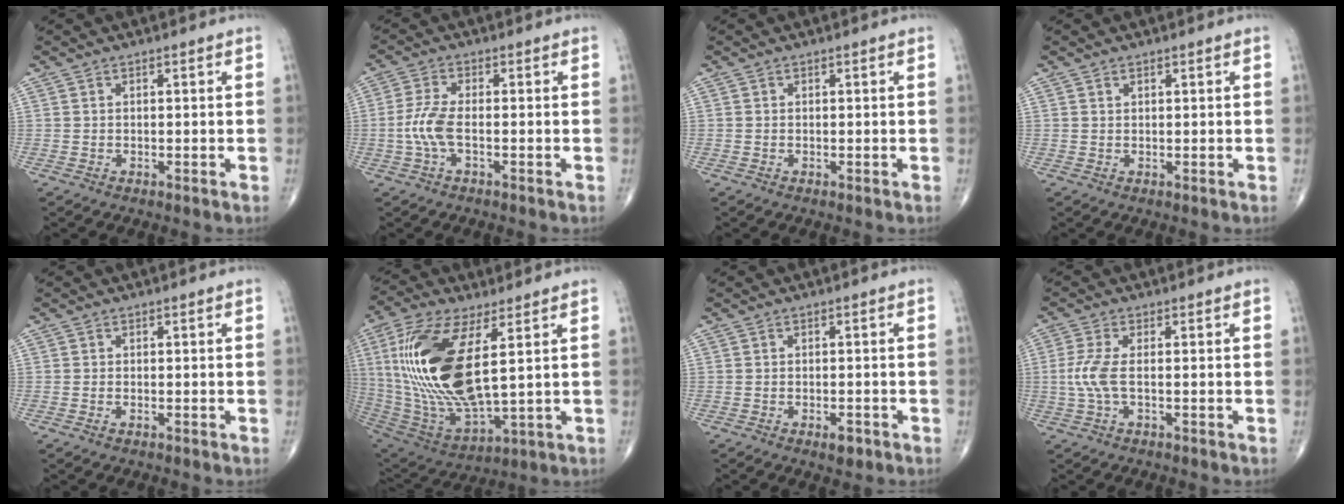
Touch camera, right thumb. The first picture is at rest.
{"total": 5.1, "force": [-1.2, 1.7, 4.6], "torque": [-0.119, 0.006, -0.028]}
{"total": 0.0}
{"total": 0.6, "force": [0.4, 0.3, 0.2], "torque": [-0.001, -0.002, 0.007]}
{"total": 0.5, "force": [-0.3, 0.2, 0.4], "torque": [-0.008, 0.003, -0.004]}
{"total": 23.5, "force": [4.7, 9.2, 21.2], "torque": [-0.450, -0.036, 0.093]}
{"total": 2.2, "force": [-1.2, 1.0, 1.5], "torque": [-0.017, 0.002, -0.016]}
{"total": 4.5, "force": [-0.4, 1.3, 4.3], "torque": [-0.123, 0.000, -0.014]}